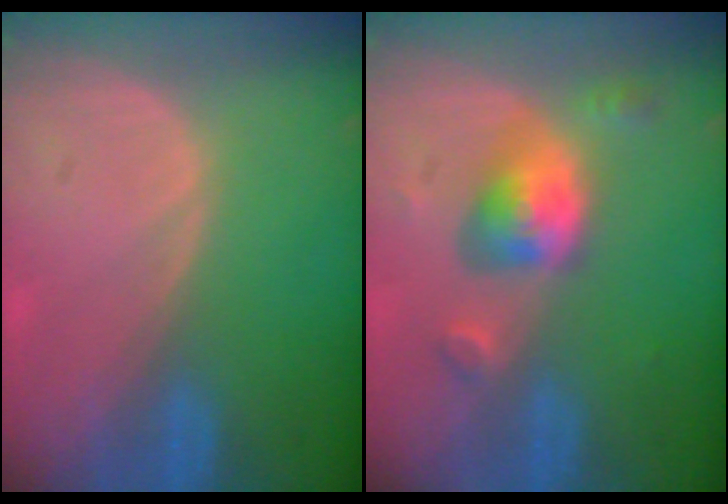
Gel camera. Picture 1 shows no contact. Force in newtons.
{"total": 5.7, "press": 5.4, "slide": 1.8}